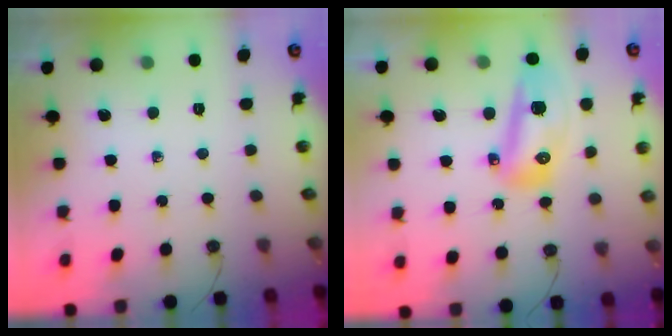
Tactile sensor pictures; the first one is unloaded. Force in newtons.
{"total": 14.4, "press": 13.4, "slide": 5.2}